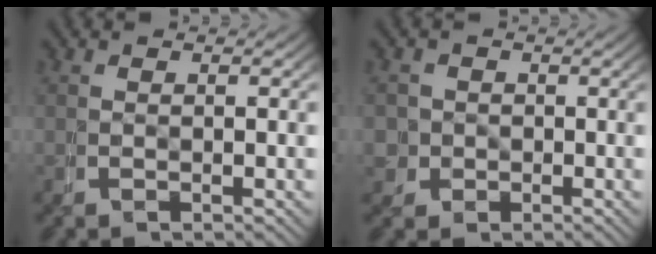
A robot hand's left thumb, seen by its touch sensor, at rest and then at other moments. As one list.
[{"total": 3.3, "force": [-0.7, 3.2, 0.1], "torque": [-0.026, -0.018, -0.012]}]